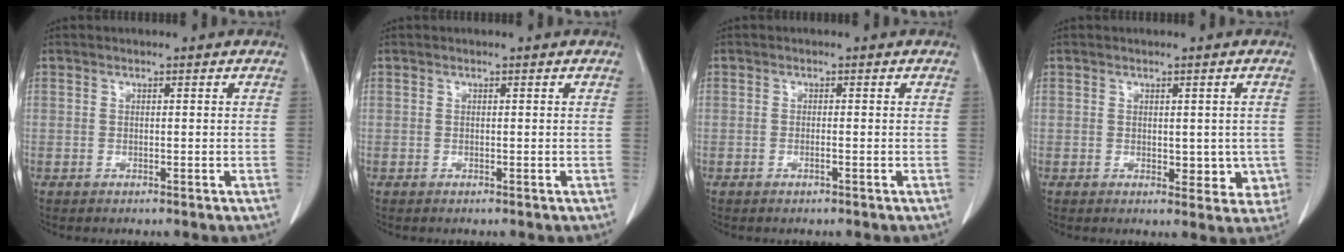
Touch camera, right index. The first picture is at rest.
{"total": 0.0}
{"total": 0.7, "force": [-0.3, 0.0, 0.6], "torque": [-0.013, 0.000, -0.004]}
{"total": 4.6, "force": [-0.4, 2.8, 3.7], "torque": [-0.023, -0.003, 0.002]}